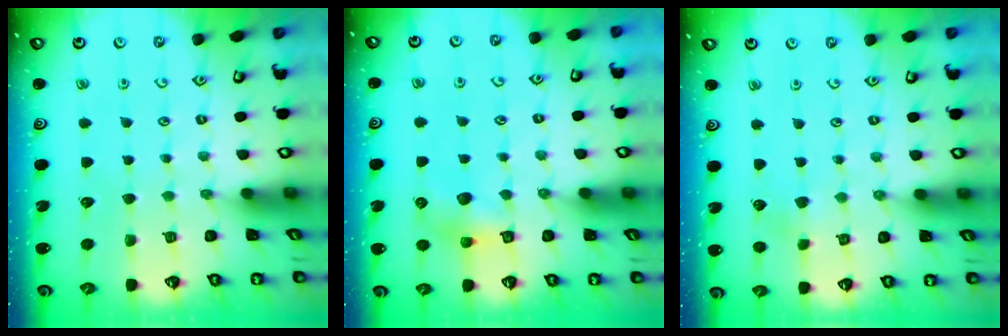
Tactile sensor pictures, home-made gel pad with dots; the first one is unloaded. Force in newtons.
{"total": 6.6, "press": 6.5, "slide": 0.8}
{"total": 2.9, "press": 2.9, "slide": 0.2}